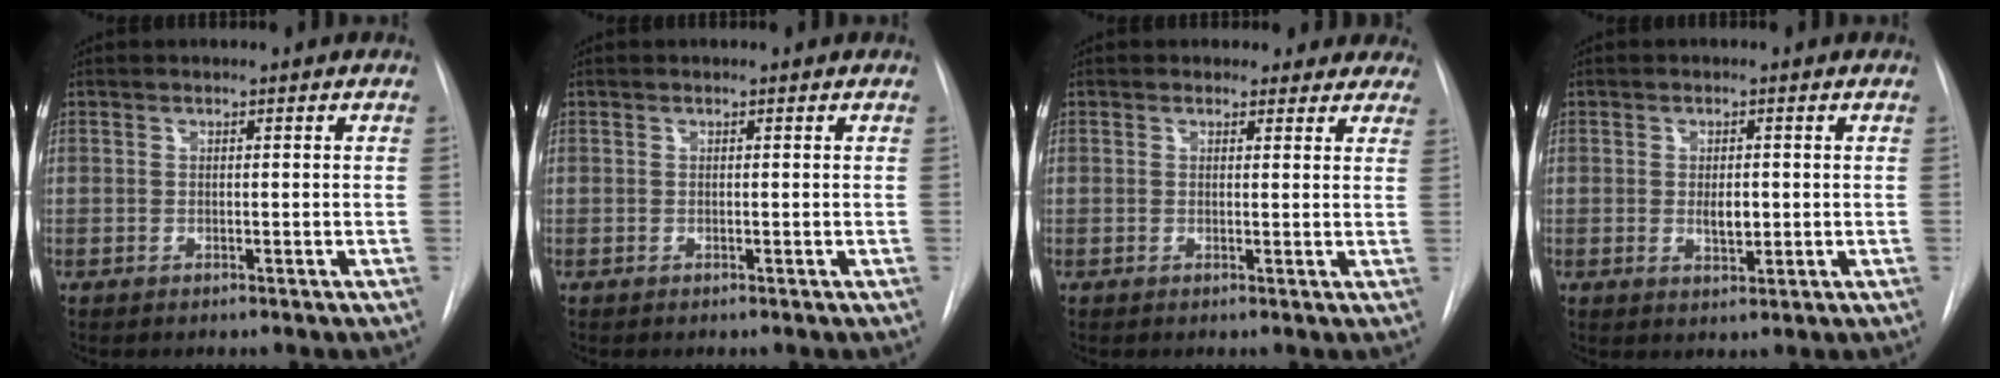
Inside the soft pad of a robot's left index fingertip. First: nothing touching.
{"total": 0.0}
{"total": 6.5, "force": [5.6, 3.2, 0.2], "torque": [0.032, -0.001, 0.038]}
{"total": 2.8, "force": [0.0, 1.3, 2.5], "torque": [-0.040, -0.003, 0.002]}